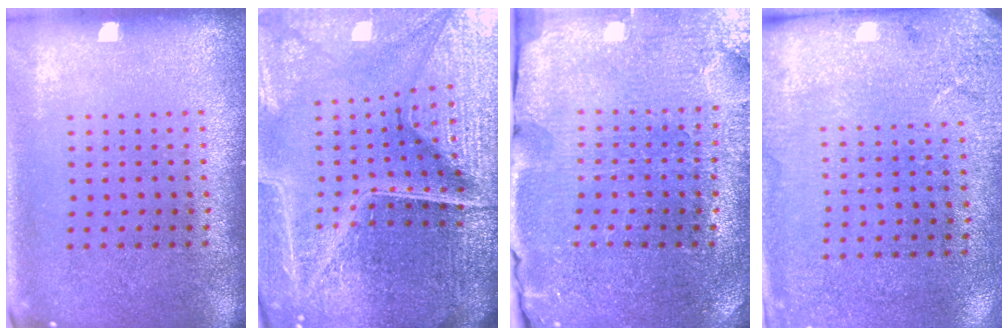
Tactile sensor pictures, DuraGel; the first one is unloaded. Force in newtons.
{"total": 6.8, "press": 6.0, "slide": 3.2}
{"total": 3.6, "press": 3.6, "slide": 0.4}
{"total": 2.7, "press": 2.2, "slide": 1.5}